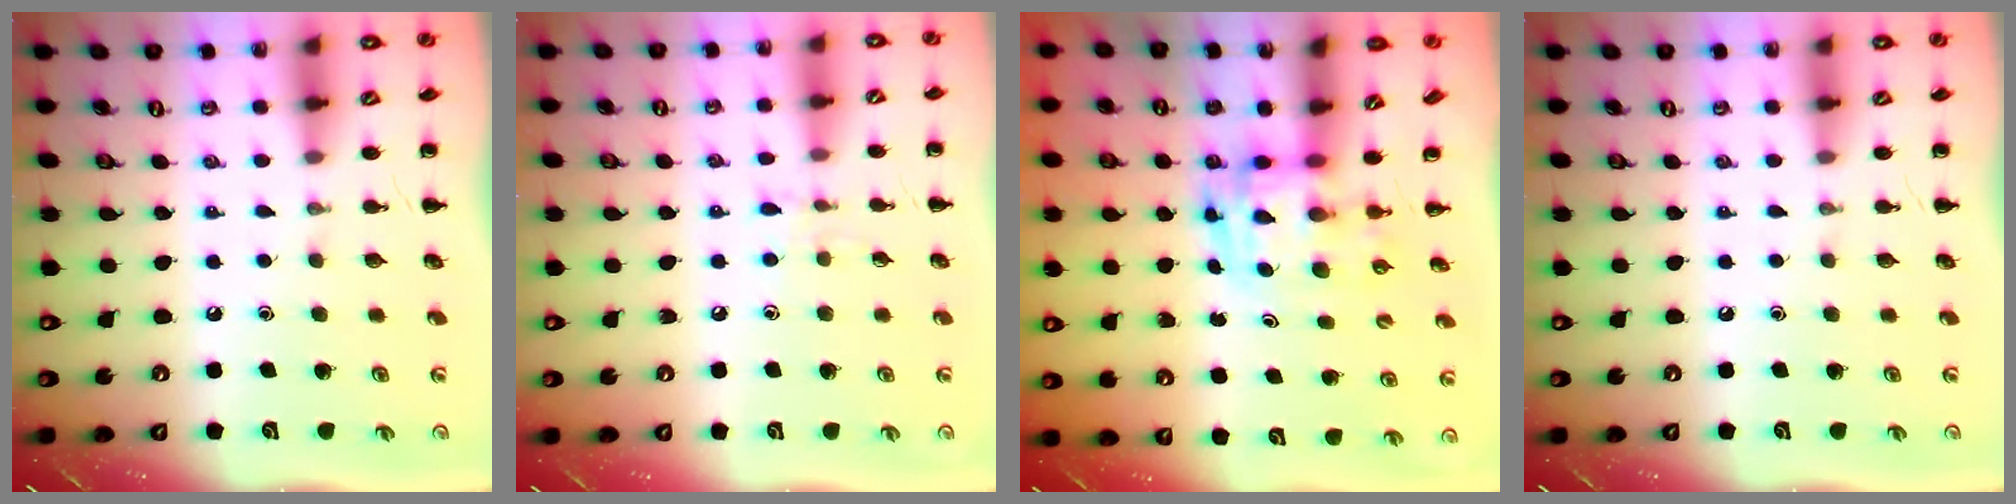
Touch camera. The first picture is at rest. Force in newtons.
{"total": 5.9, "press": 5.6, "slide": 1.7}
{"total": 3.6, "press": 3.5, "slide": 0.6}
{"total": 0.0}